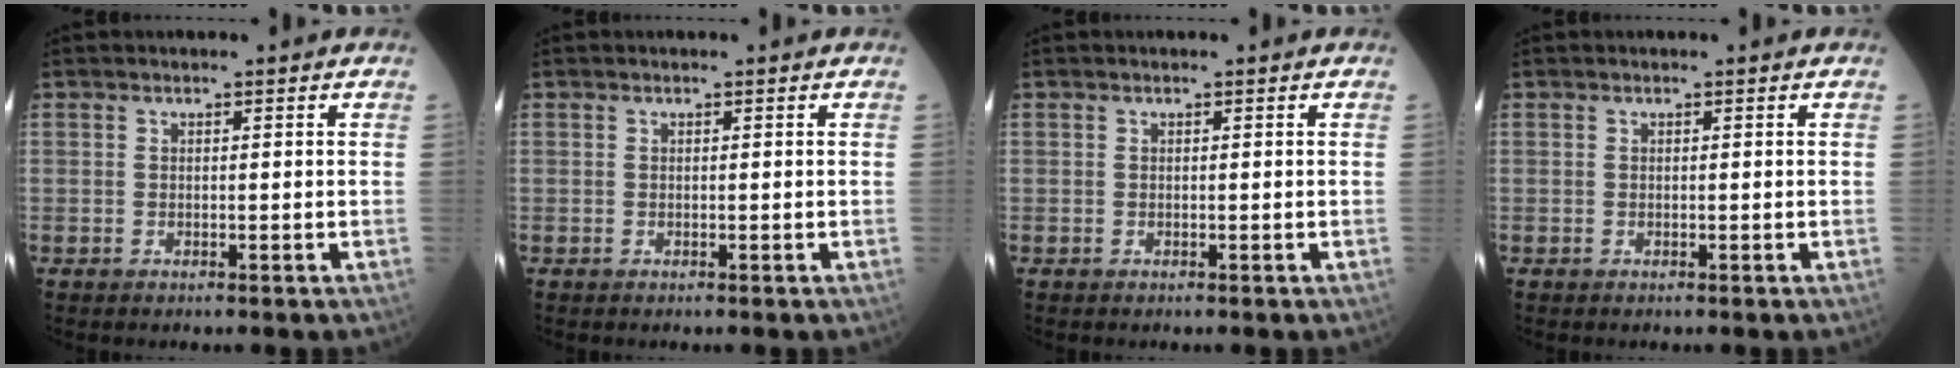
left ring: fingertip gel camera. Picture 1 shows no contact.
{"total": 0.0}
{"total": 0.0}
{"total": 0.0}